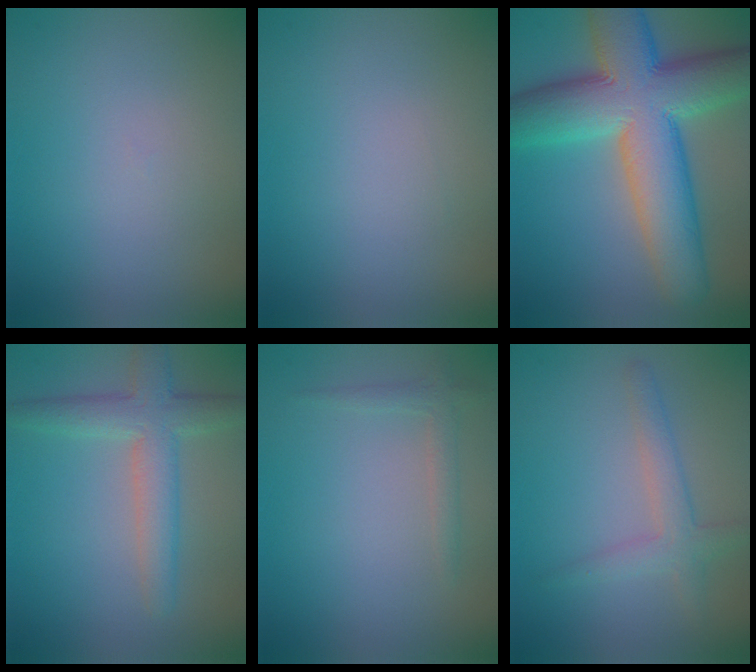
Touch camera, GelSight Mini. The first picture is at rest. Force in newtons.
{"total": 0.0}
{"total": 13.7, "press": 13.7, "slide": 0.5}
{"total": 4.3, "press": 4.3, "slide": 0.3}
{"total": 1.4, "press": 1.4, "slide": 0.1}
{"total": 3.5, "press": 3.5, "slide": 0.0}